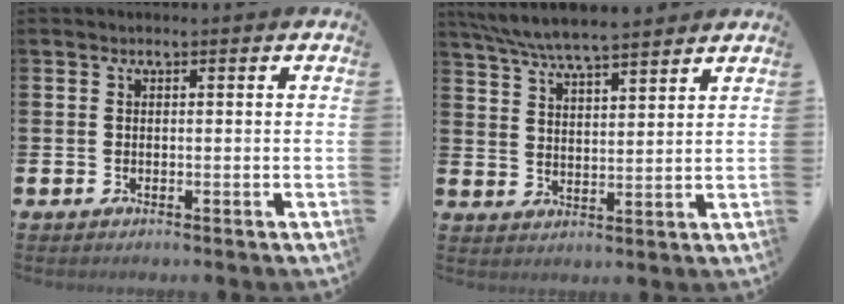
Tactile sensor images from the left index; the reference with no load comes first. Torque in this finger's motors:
{"motor_torque": [1.09, -1.05, 0.30, 0.21]}